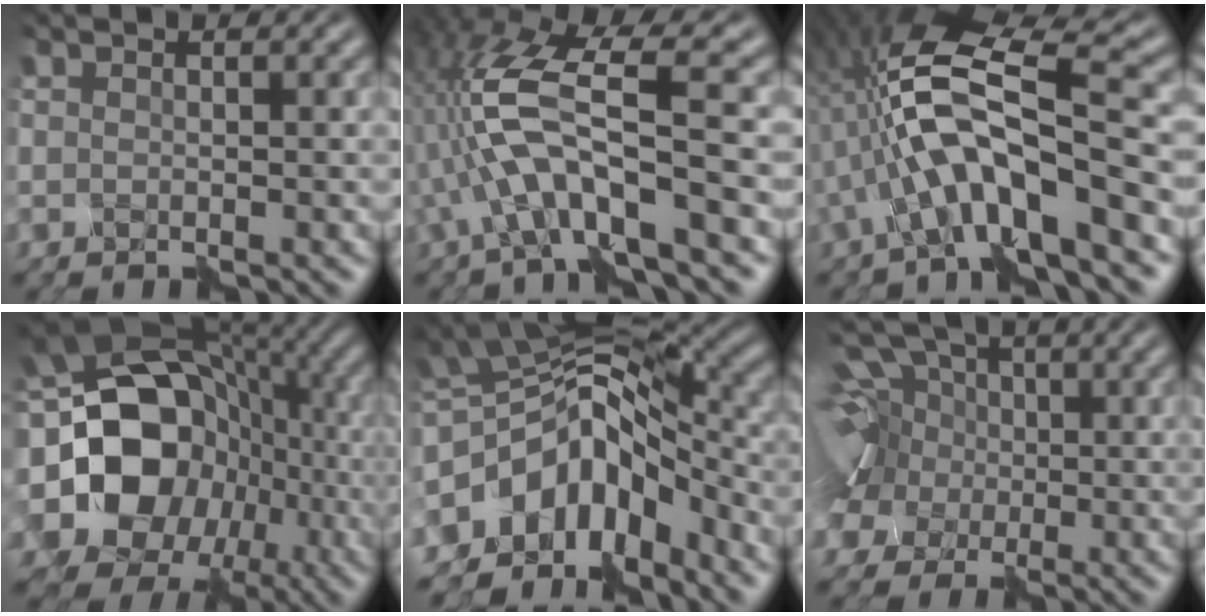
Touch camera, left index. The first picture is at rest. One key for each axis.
{"total": 8.6, "fx": -2.5, "fy": 2.5, "fz": 7.8, "tx": -0.156, "ty": 0.018, "tz": -0.052}
{"total": 10.4, "fx": -1.9, "fy": 3.4, "fz": 9.7, "tx": -0.175, "ty": 0.018, "tz": -0.043}
{"total": 19.7, "fx": -1.7, "fy": 16.8, "fz": 10.1, "tx": -0.177, "ty": -0.011, "tz": -0.043}
{"total": 9.9, "fx": -5.9, "fy": 5.6, "fz": 5.7, "tx": -0.085, "ty": 0.010, "tz": -0.109}
{"total": 12.2, "fx": 2.6, "fy": 9.8, "fz": 6.7, "tx": -0.149, "ty": 0.038, "tz": -0.011}